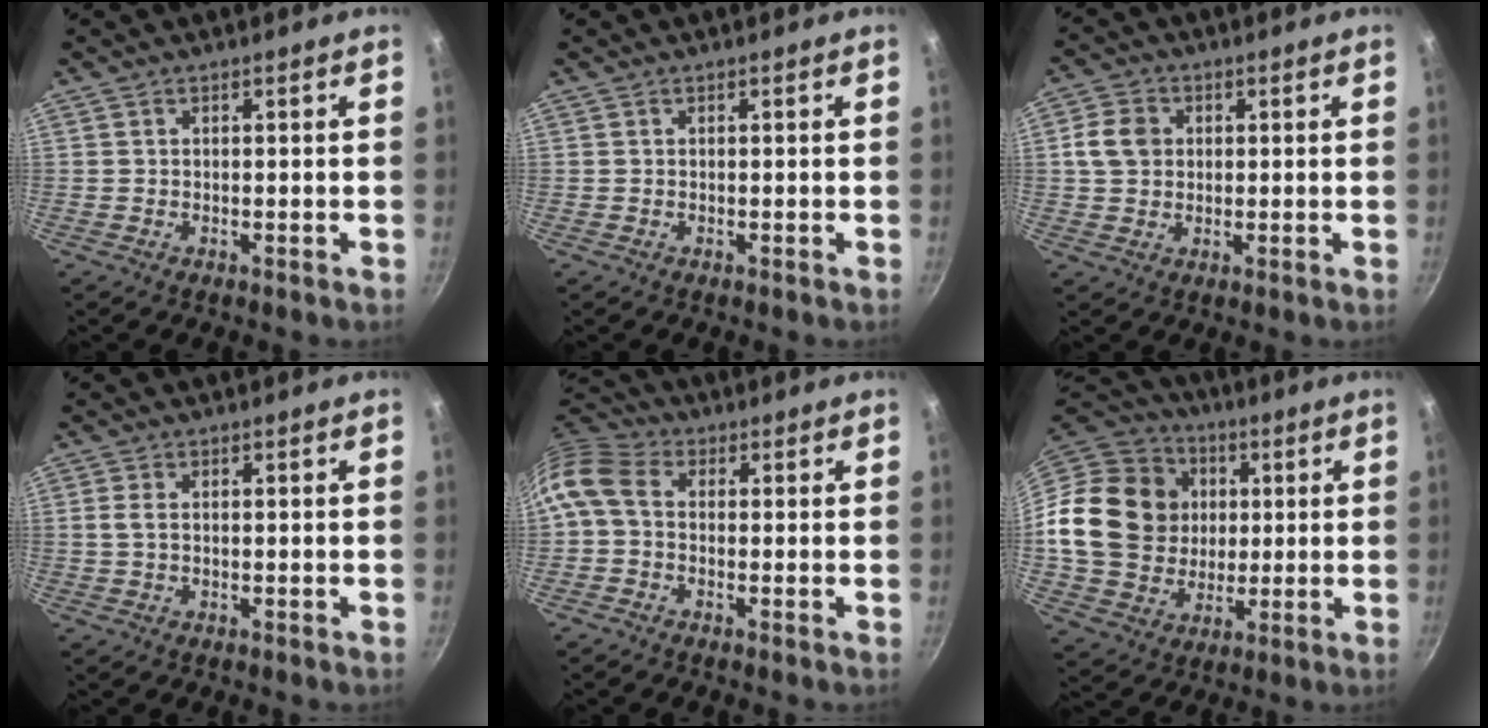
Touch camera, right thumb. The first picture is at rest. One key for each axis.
{"total": 0.0}
{"total": 6.0, "fx": 0.9, "fy": 5.1, "fz": 3.1, "tx": -0.041, "ty": 0.005, "tz": 0.008}
{"total": 2.0, "fx": 0.3, "fy": 1.2, "fz": 1.7, "tx": -0.035, "ty": 0.001, "tz": 0.004}
{"total": 8.4, "fx": -0.4, "fy": 5.9, "fz": 5.9, "tx": -0.130, "ty": 0.031, "tz": -0.026}
{"total": 21.7, "fx": 2.2, "fy": 18.7, "fz": 10.9, "tx": -0.186, "ty": 0.018, "tz": 0.044}